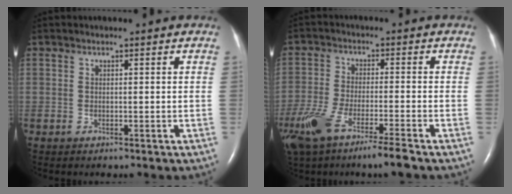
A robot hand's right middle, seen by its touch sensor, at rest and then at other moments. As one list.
[{"total": 10.3, "force": [-6.8, 0.9, 7.6], "torque": [-0.153, -0.022, -0.122]}]